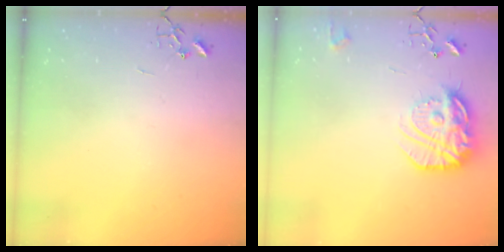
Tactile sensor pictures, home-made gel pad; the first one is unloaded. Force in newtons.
{"total": 18.7, "press": 18.6, "slide": 1.6}